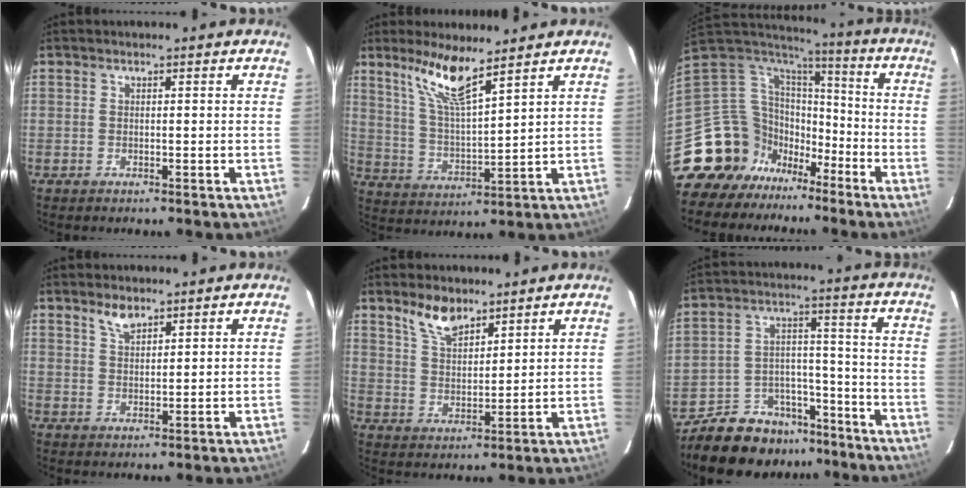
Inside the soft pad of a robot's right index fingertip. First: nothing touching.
{"total": 9.8, "force": [7.2, 0.9, 6.5], "torque": [-0.123, 0.000, 0.148]}
{"total": 16.4, "force": [-10.8, 11.9, 3.5], "torque": [-0.102, 0.037, -0.189]}
{"total": 3.4, "force": [2.6, 1.4, 1.7], "torque": [-0.029, 0.004, 0.048]}
{"total": 7.0, "force": [5.3, 2.9, 3.6], "torque": [-0.063, 0.006, 0.105]}
{"total": 13.8, "force": [-11.2, 7.4, 3.3], "torque": [-0.074, 0.052, -0.157]}